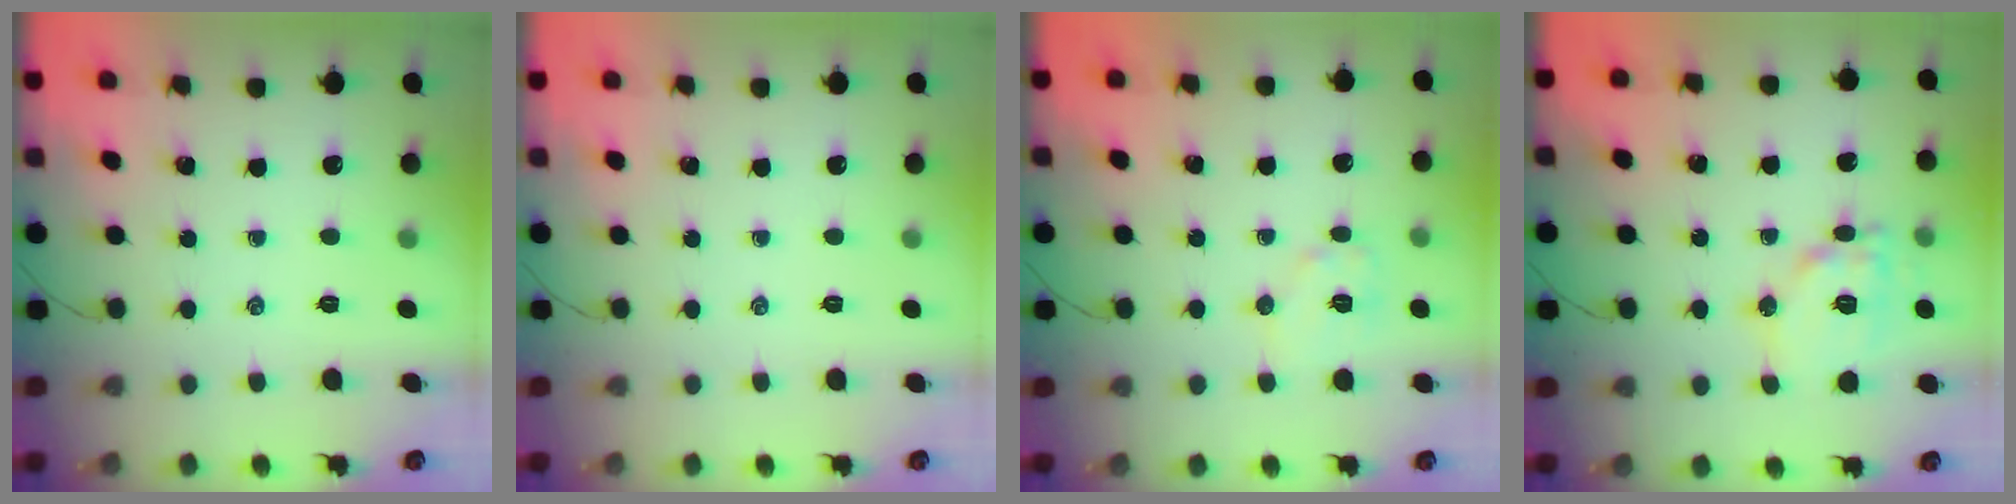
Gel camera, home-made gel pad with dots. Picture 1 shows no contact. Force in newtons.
{"total": 0.0}
{"total": 7.7, "press": 7.6, "slide": 0.5}
{"total": 12.5, "press": 12.5, "slide": 0.9}